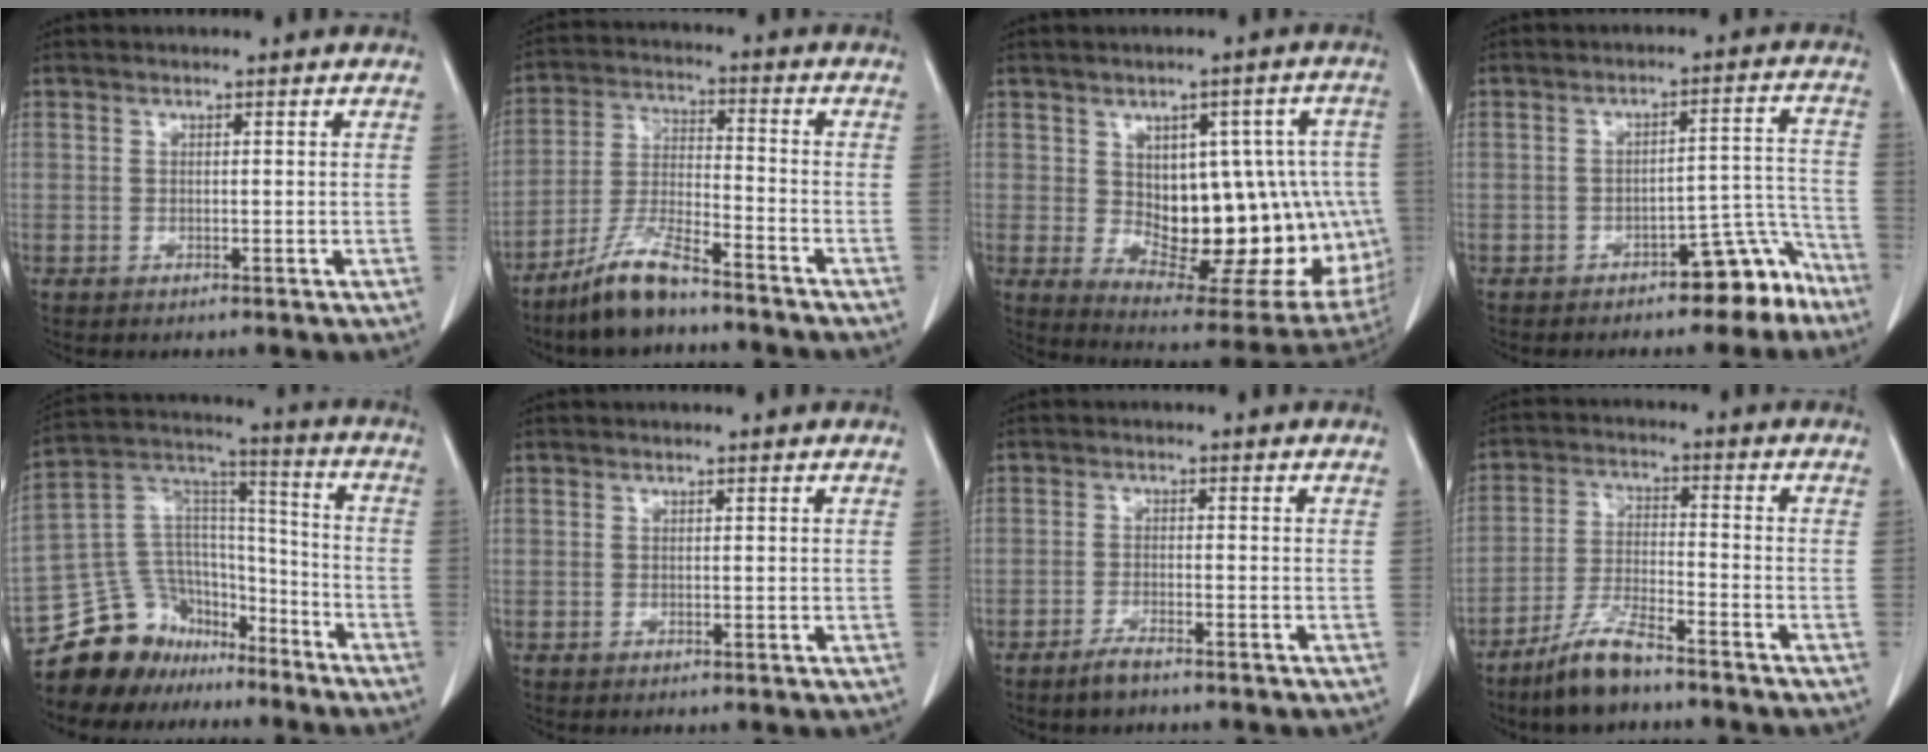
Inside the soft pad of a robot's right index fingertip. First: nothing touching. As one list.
[{"total": 9.8, "force": [-7.7, 1.3, 5.9], "torque": [-0.126, -0.017, -0.149]}, {"total": 21.5, "force": [-1.1, 9.9, 19.0], "torque": [-0.194, 0.022, 0.021]}, {"total": 8.2, "force": [-6.3, 2.8, 4.5], "torque": [-0.038, 0.035, -0.086]}, {"total": 17.6, "force": [-14.3, 9.4, 4.1], "torque": [-0.084, 0.084, -0.241]}, {"total": 0.0}, {"total": 3.5, "force": [-2.9, 0.5, 1.9], "torque": [-0.035, -0.004, -0.044]}, {"total": 8.4, "force": [-6.7, 1.1, 5.0], "torque": [-0.106, -0.016, -0.127]}]